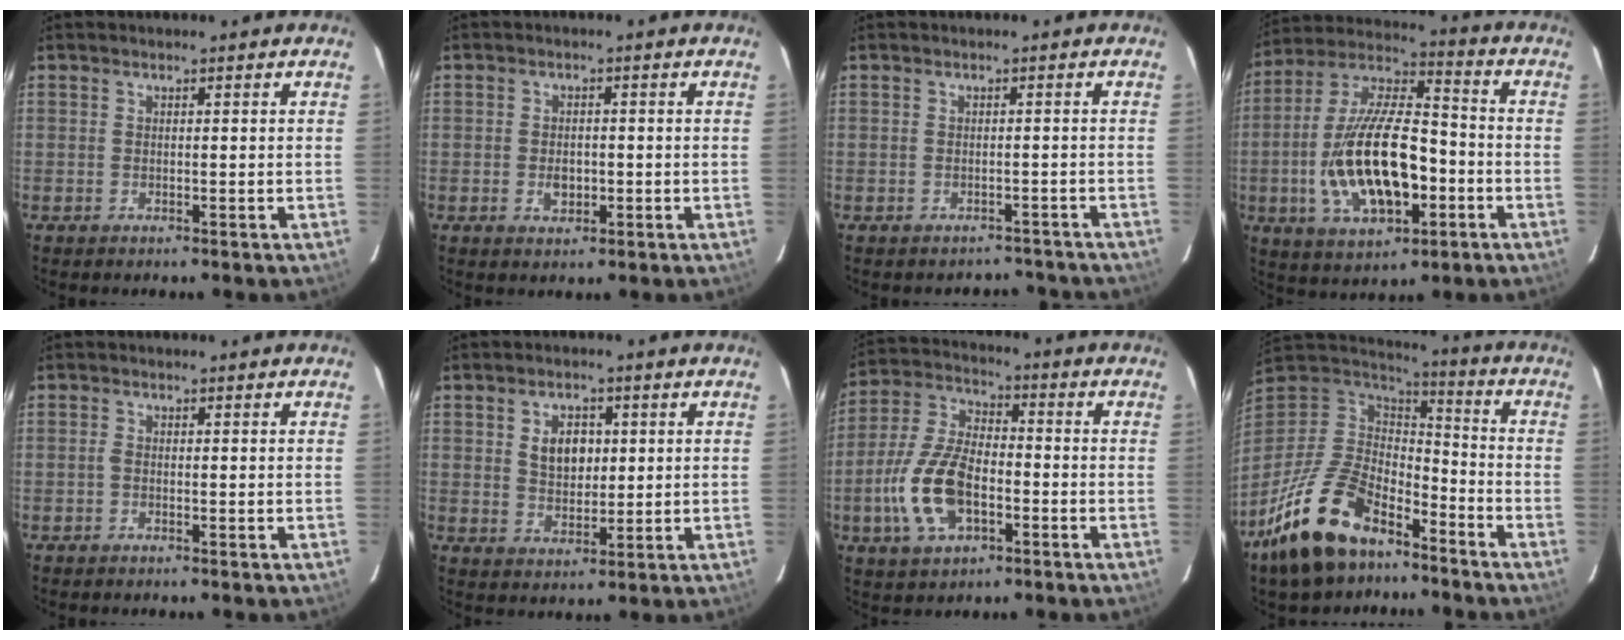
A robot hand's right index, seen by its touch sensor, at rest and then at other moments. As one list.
[{"total": 3.0, "force": [-0.6, 2.2, 1.9], "torque": [-0.032, 0.002, -0.007]}, {"total": 5.9, "force": [-5.4, 2.4, 0.7], "torque": [-0.005, 0.017, -0.054]}, {"total": 20.2, "force": [-4.8, 8.8, 17.5], "torque": [-0.356, 0.001, -0.079]}, {"total": 0.5, "force": [-0.2, 0.2, 0.4], "torque": [-0.005, 0.003, -0.005]}, {"total": 5.9, "force": [1.5, 3.9, 4.2], "torque": [-0.068, 0.007, 0.031]}, {"total": 13.6, "force": [-4.4, 7.0, 10.9], "torque": [-0.237, 0.006, -0.081]}, {"total": 20.6, "force": [-13.4, 10.4, 11.8], "torque": [-0.257, -0.008, -0.231]}]